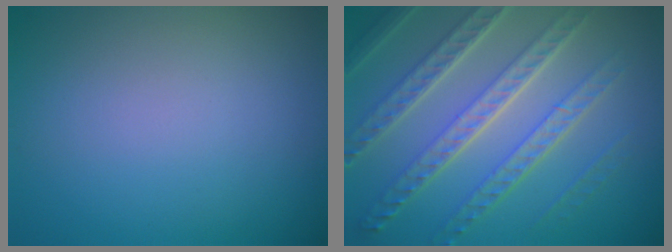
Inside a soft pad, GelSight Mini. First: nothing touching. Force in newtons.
{"total": 7.2, "press": 5.0, "slide": 5.1}